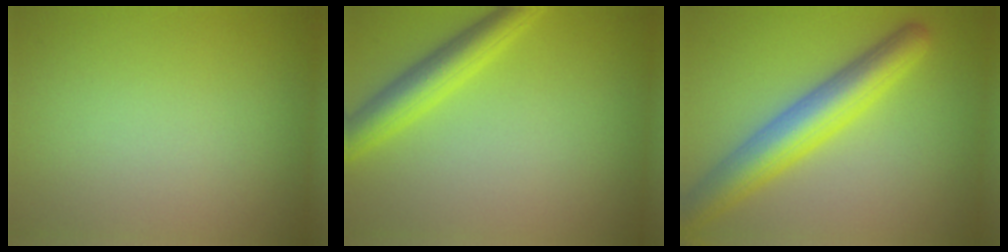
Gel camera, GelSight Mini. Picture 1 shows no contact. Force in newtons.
{"total": 4.0, "press": 4.0, "slide": 0.1}
{"total": 6.7, "press": 6.7, "slide": 0.2}